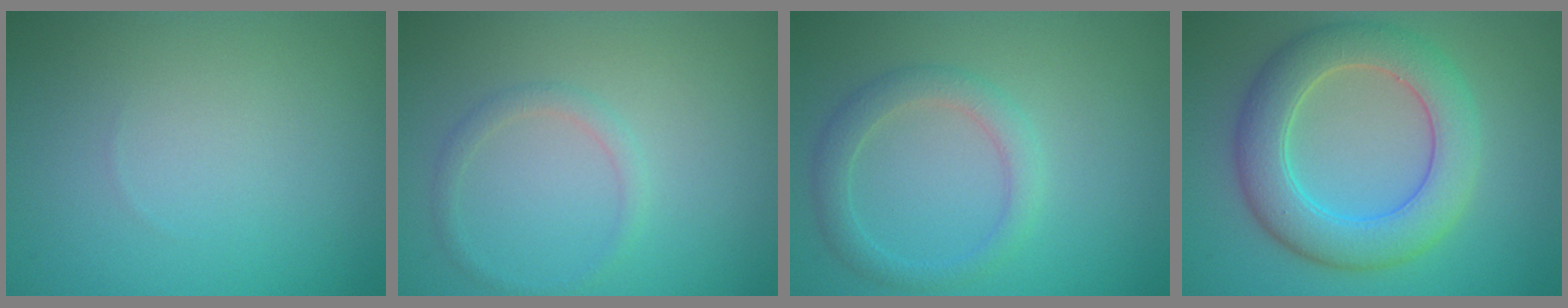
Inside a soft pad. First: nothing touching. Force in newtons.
{"total": 1.1, "press": 1.1, "slide": 0.1}
{"total": 2.4, "press": 2.4, "slide": 0.2}
{"total": 6.6, "press": 6.6, "slide": 0.5}